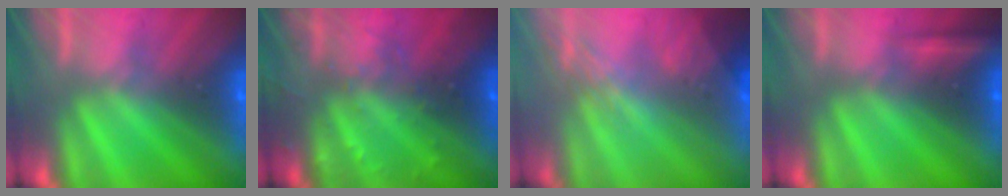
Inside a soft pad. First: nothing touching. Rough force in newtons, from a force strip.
{"total": 2.9}
{"total": 2.9}
{"total": 2.2}